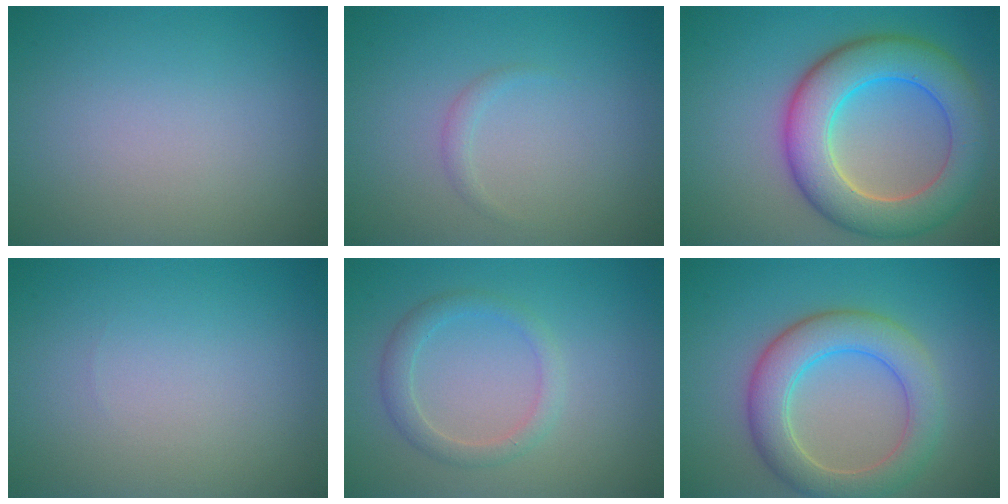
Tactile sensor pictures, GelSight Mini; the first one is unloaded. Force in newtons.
{"total": 0.8, "press": 0.8, "slide": 0.0}
{"total": 8.7, "press": 8.7, "slide": 0.5}
{"total": 0.0}
{"total": 2.2, "press": 2.2, "slide": 0.0}
{"total": 5.9, "press": 5.8, "slide": 0.5}